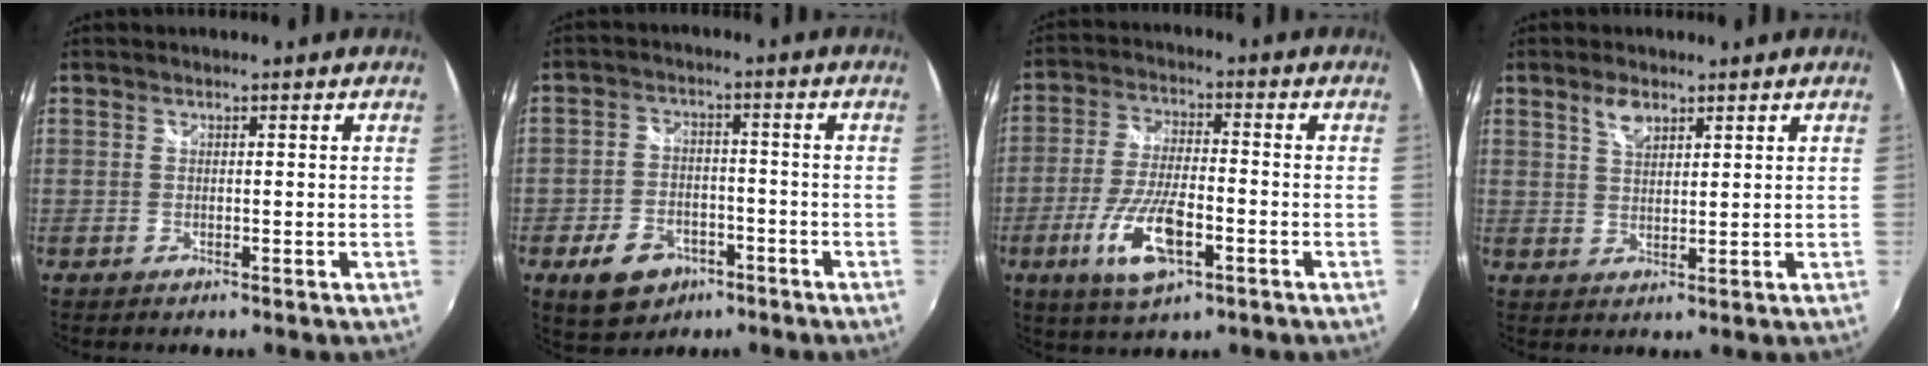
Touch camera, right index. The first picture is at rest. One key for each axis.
{"total": 9.9, "fx": -5.5, "fy": 6.7, "fz": 4.8, "tx": -0.120, "ty": 0.010, "tz": -0.077}
{"total": 11.9, "fx": -4.8, "fy": 4.1, "fz": 10.1, "tx": -0.211, "ty": -0.014, "tz": -0.088}
{"total": 3.8, "fx": 2.4, "fy": 1.8, "fz": 2.3, "tx": -0.039, "ty": 0.005, "tz": 0.044}